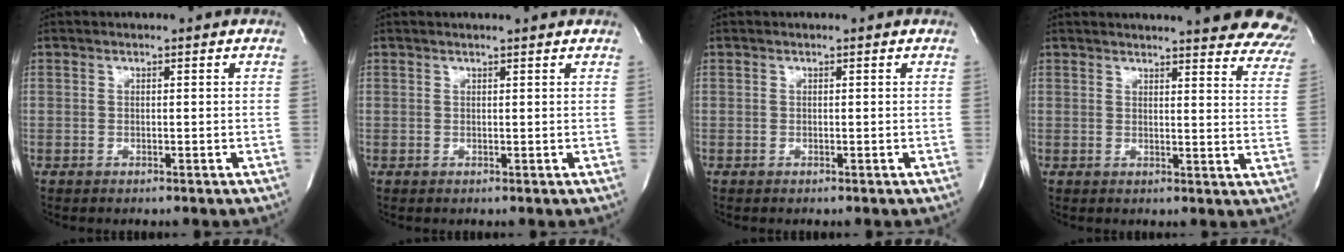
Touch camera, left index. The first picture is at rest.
{"total": 3.0, "force": [2.8, -0.2, 1.1], "torque": [-0.018, 0.012, 0.031]}
{"total": 0.0}
{"total": 24.2, "force": [22.2, 4.2, 8.8], "torque": [-0.113, -0.082, 0.232]}